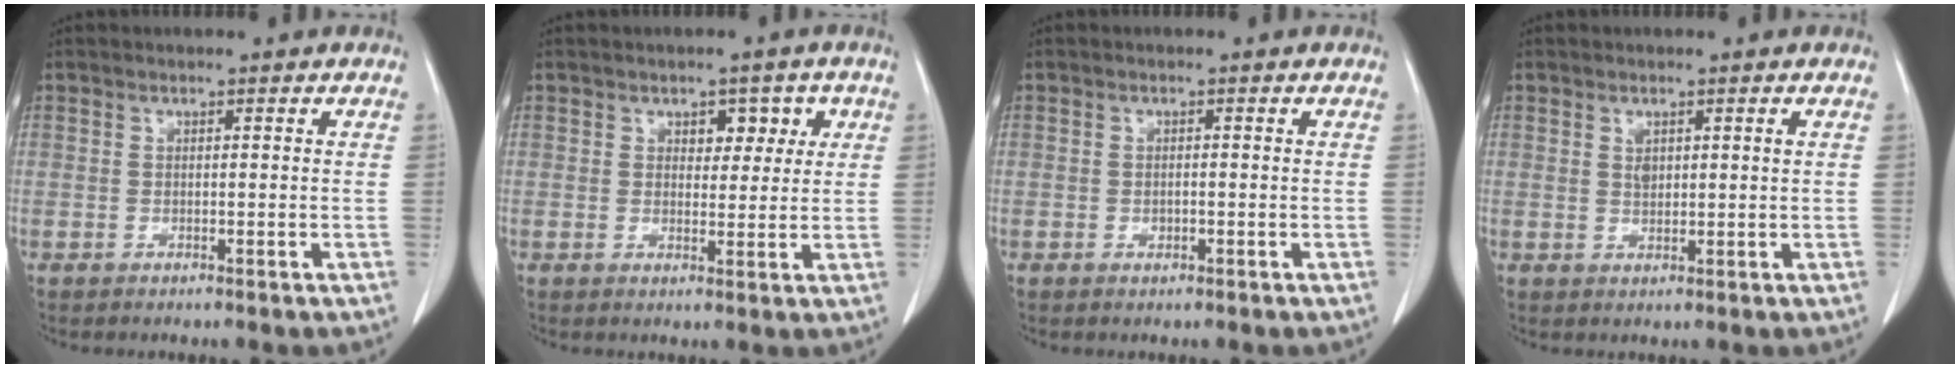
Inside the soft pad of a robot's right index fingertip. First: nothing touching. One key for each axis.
{"total": 3.9, "fx": 1.6, "fy": 2.5, "fz": 2.6, "tx": -0.023, "ty": 0.008, "tz": 0.021}
{"total": 0.9, "fx": -0.3, "fy": 0.5, "fz": 0.6, "tx": -0.014, "ty": 0.000, "tz": -0.003}
{"total": 1.9, "fx": 0.8, "fy": 0.7, "fz": 1.6, "tx": -0.032, "ty": 0.002, "tz": 0.019}